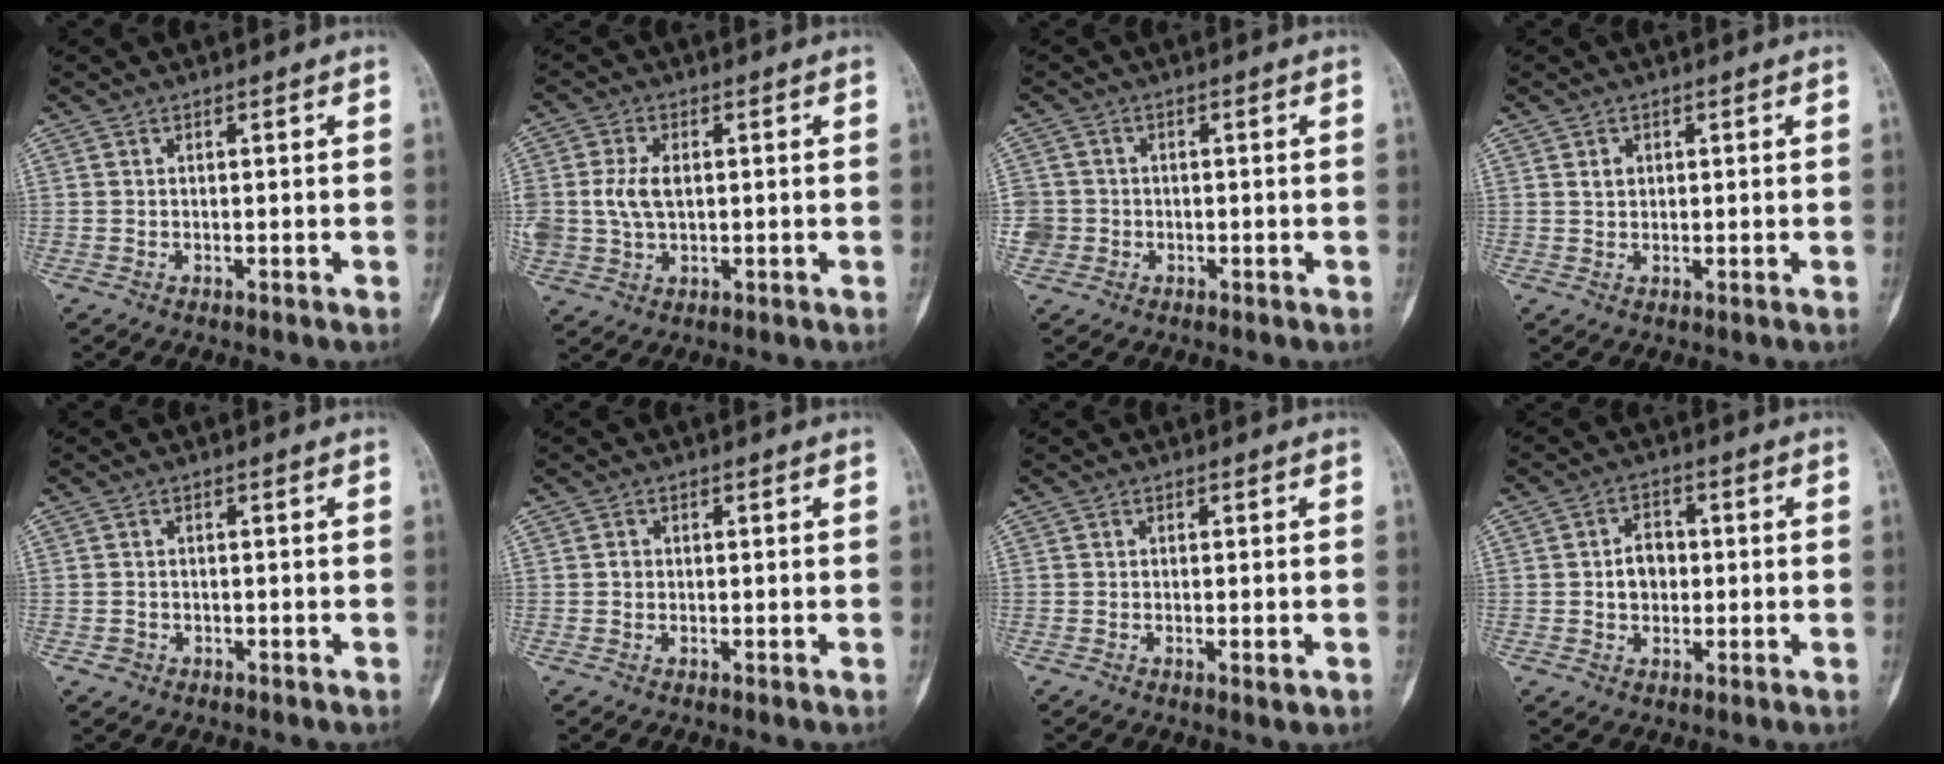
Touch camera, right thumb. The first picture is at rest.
{"total": 6.7, "force": [0.6, 4.4, 5.0], "torque": [-0.102, 0.004, 0.017]}
{"total": 3.3, "force": [-0.8, 3.2, 0.2], "torque": [0.015, 0.013, -0.017]}
{"total": 1.7, "force": [0.6, 1.4, 0.8], "torque": [-0.008, -0.002, 0.011]}
{"total": 1.2, "force": [-0.6, 1.1, 0.2], "torque": [0.002, 0.007, -0.009]}
{"total": 1.0, "force": [0.0, 0.9, 0.3], "torque": [-0.001, 0.003, -0.001]}
{"total": 2.0, "force": [-0.6, 0.6, 1.8], "torque": [-0.024, -0.004, -0.007]}
{"total": 5.1, "force": [-0.2, 3.9, 3.2], "torque": [-0.036, 0.014, -0.005]}